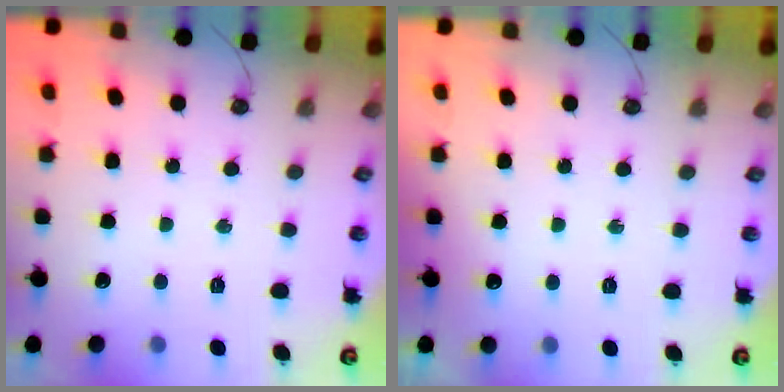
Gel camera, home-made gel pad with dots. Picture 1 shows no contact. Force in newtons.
{"total": 9.5, "press": 2.4, "slide": 9.2}